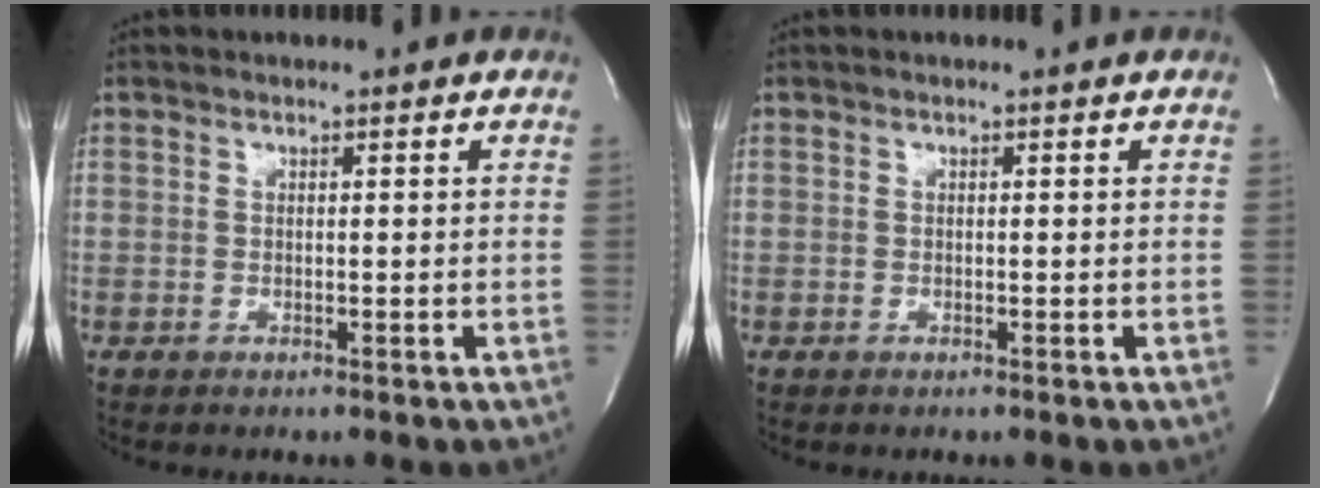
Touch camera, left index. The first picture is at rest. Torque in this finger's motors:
{"motor_torque": [0.00, 0.00, 0.00, 0.00]}